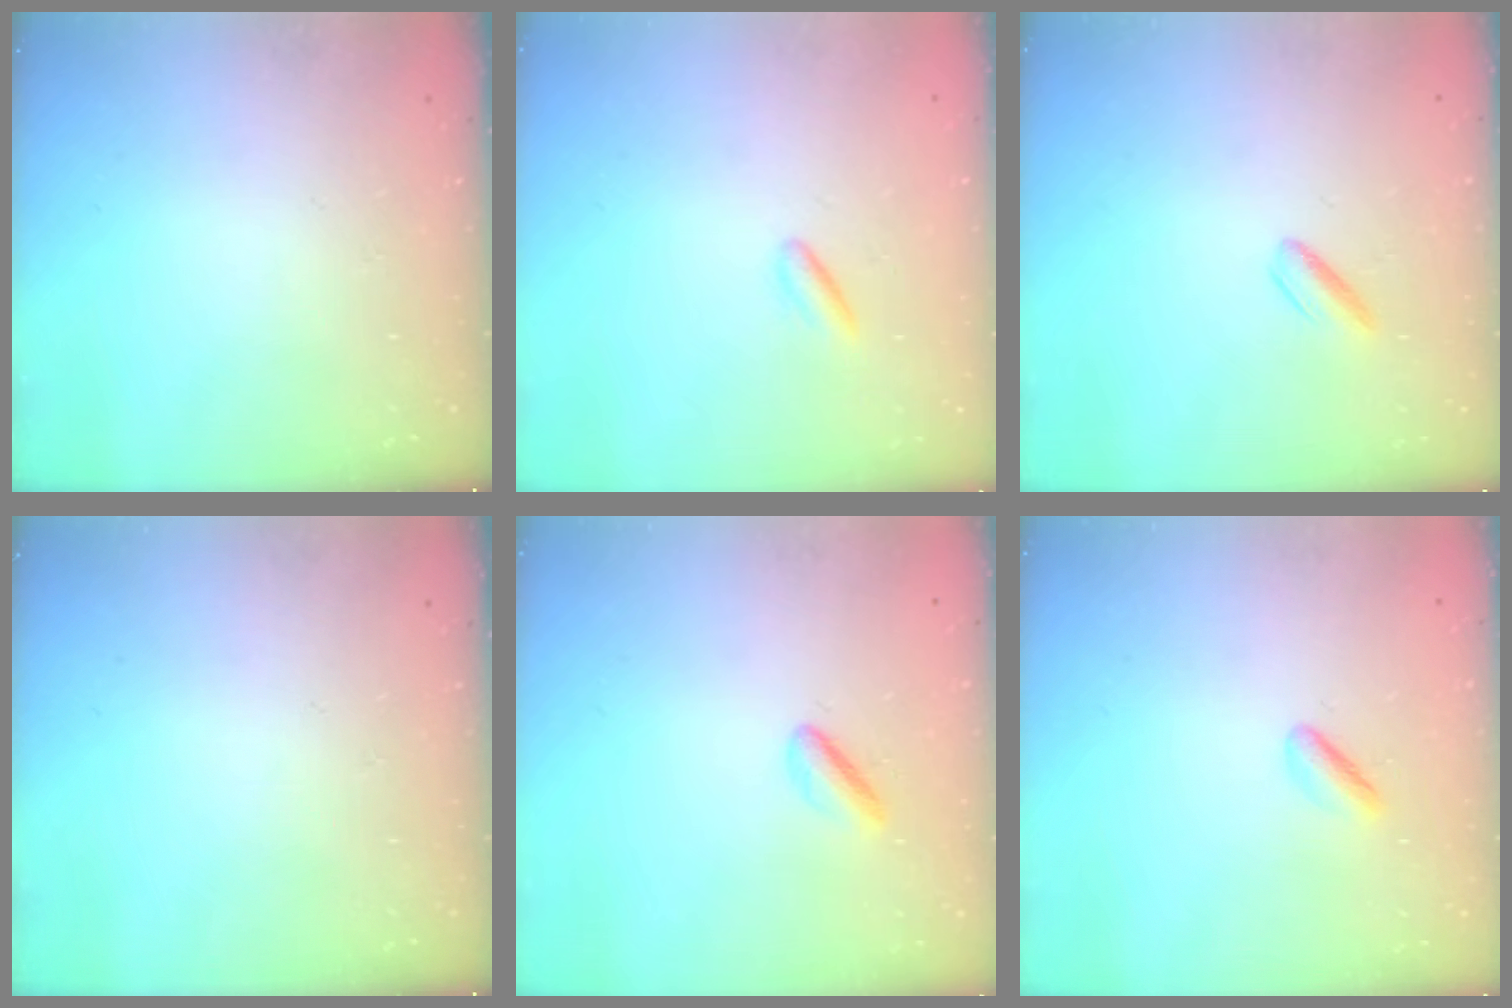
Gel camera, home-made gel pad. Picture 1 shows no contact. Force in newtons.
{"total": 1.7, "press": 1.6, "slide": 0.7}
{"total": 4.2, "press": 3.8, "slide": 1.6}
{"total": 0.0}
{"total": 2.5, "press": 2.5, "slide": 0.3}
{"total": 2.3, "press": 2.2, "slide": 0.8}